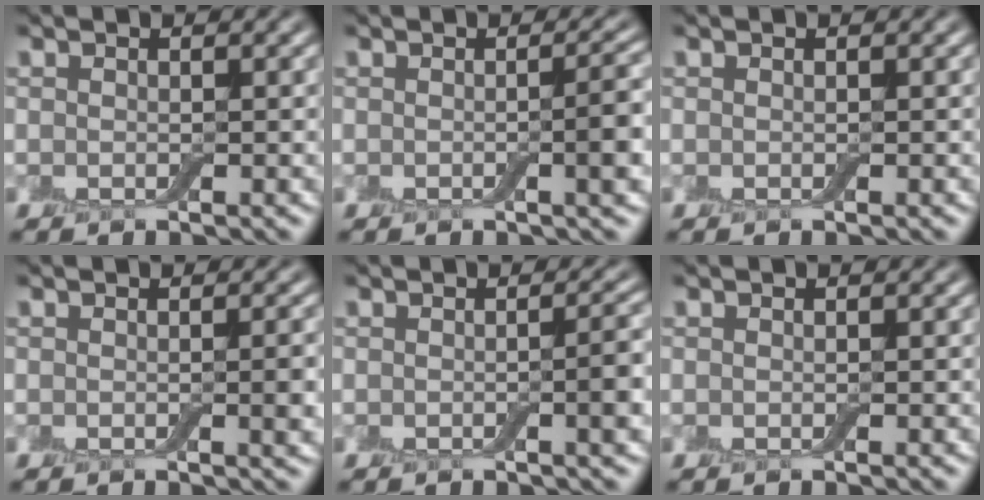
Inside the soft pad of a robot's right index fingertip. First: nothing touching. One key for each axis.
{"total": 2.9, "fx": -0.2, "fy": 0.6, "fz": 2.9, "tx": -0.033, "ty": 0.005, "tz": -0.006}
{"total": 0.0}
{"total": 1.7, "fx": -0.1, "fy": 0.3, "fz": 1.7, "tx": -0.021, "ty": -0.001, "tz": -0.001}
{"total": 2.4, "fx": -0.2, "fy": 0.5, "fz": 2.4, "tx": -0.028, "ty": 0.003, "tz": -0.005}
{"total": 0.0}